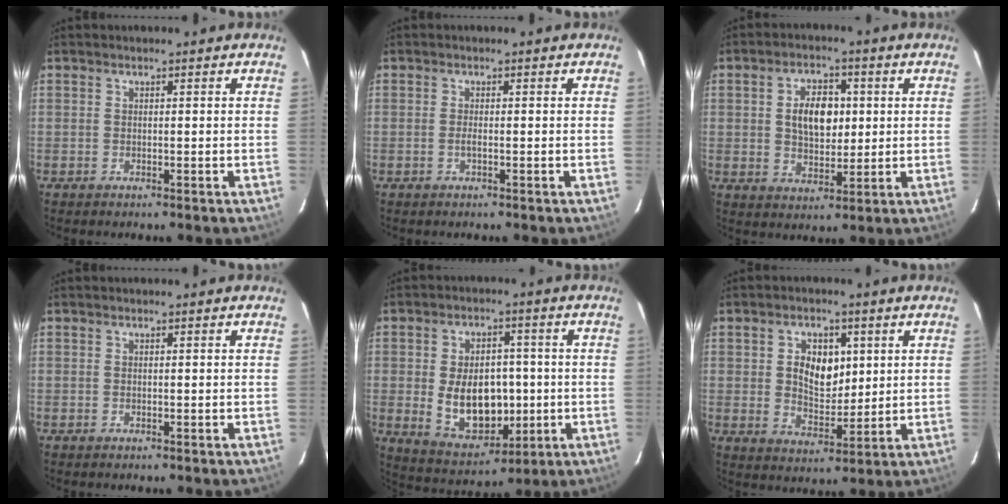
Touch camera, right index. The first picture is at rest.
{"total": 0.7, "force": [-0.3, 0.0, 0.7], "torque": [-0.013, -0.001, -0.005]}
{"total": 8.2, "force": [1.3, 5.0, 6.4], "torque": [-0.112, 0.013, 0.027]}
{"total": 0.0}
{"total": 12.7, "force": [-1.0, 8.4, 9.4], "torque": [-0.187, -0.005, 0.009]}
{"total": 7.9, "force": [1.9, 5.2, 5.6], "torque": [-0.095, 0.006, 0.038]}